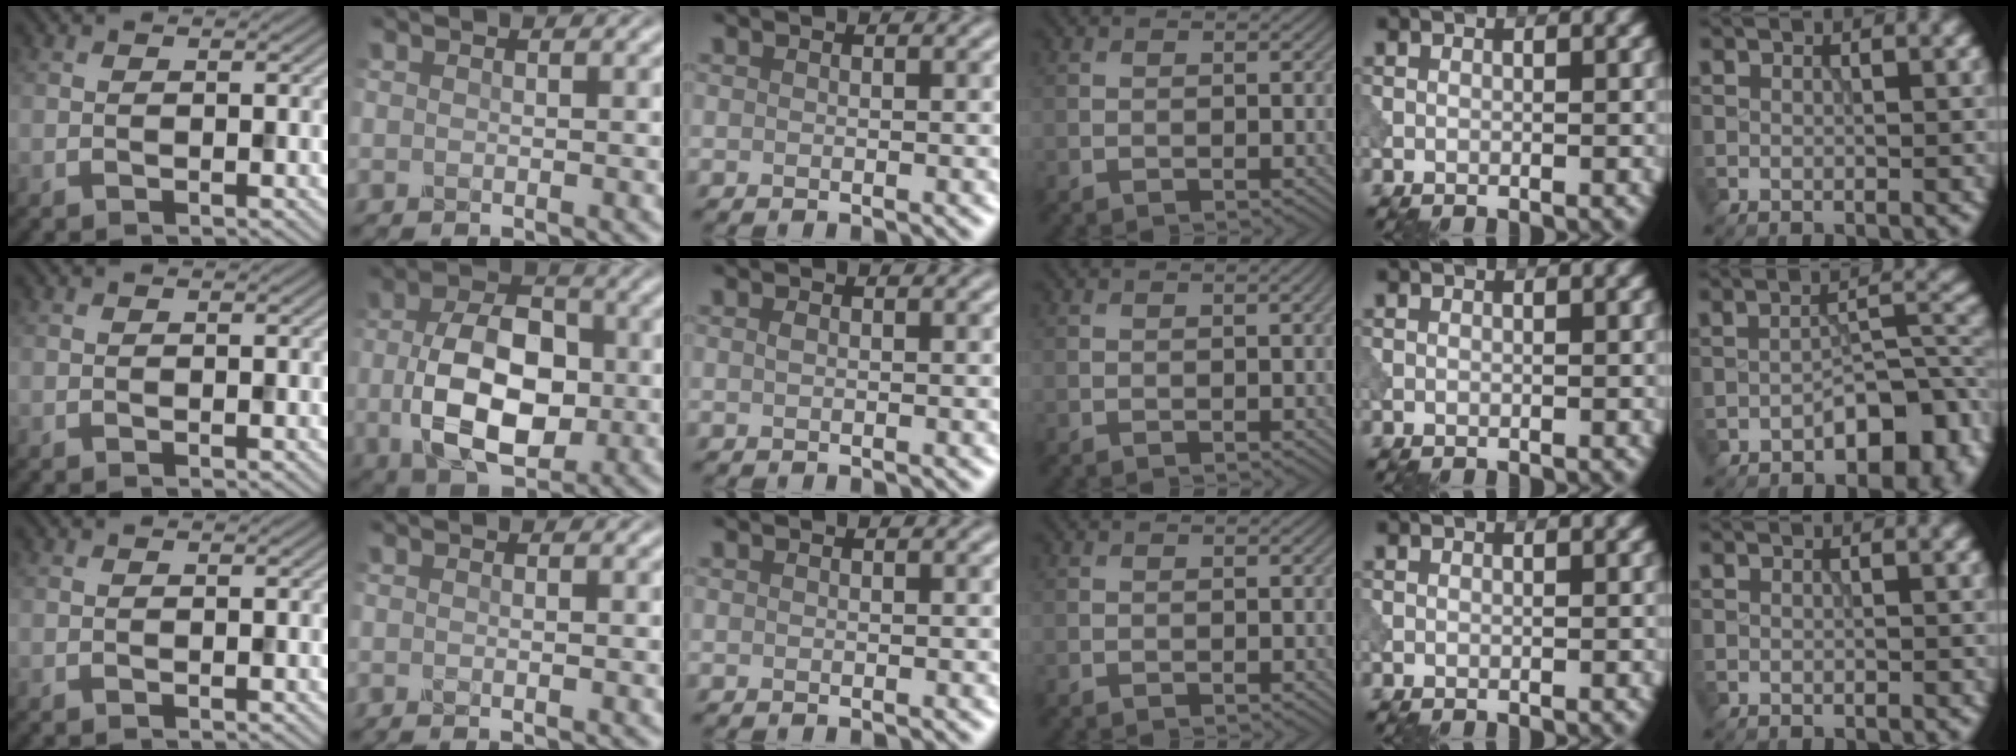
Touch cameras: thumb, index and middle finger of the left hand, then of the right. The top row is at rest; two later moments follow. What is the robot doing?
{"motion": "dispense", "object": "dispenser bottle"}